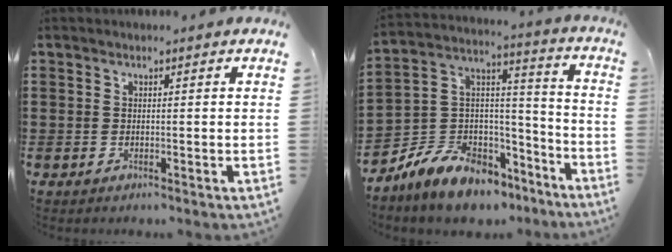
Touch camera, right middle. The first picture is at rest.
{"total": 8.7, "force": [-6.7, 4.9, 2.5], "torque": [-0.078, 0.004, -0.133]}